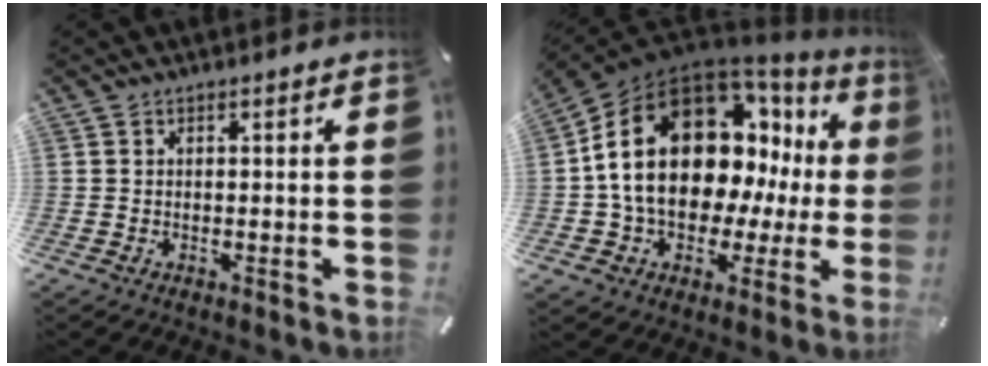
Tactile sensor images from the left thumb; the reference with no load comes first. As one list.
[{"total": 21.8, "force": [4.6, 15.2, 14.9], "torque": [-0.264, -0.043, 0.087]}]